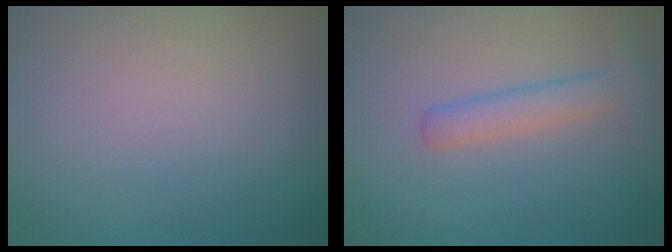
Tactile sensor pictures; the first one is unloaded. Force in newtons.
{"total": 2.7, "press": 2.7, "slide": 0.1}